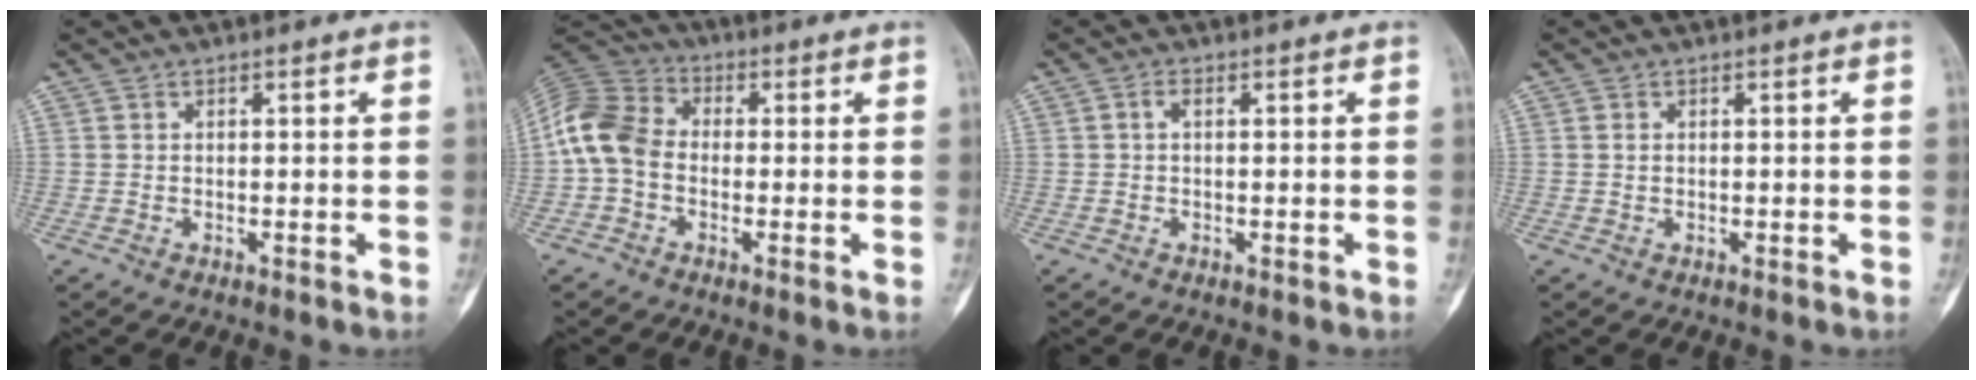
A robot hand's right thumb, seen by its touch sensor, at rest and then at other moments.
{"total": 10.3, "force": [-1.1, 7.9, 6.6], "torque": [-0.127, 0.029, -0.036]}
{"total": 1.4, "force": [0.0, 0.7, 1.2], "torque": [-0.018, 0.002, -0.004]}
{"total": 0.7, "force": [0.2, 0.5, 0.4], "torque": [-0.006, 0.001, 0.004]}